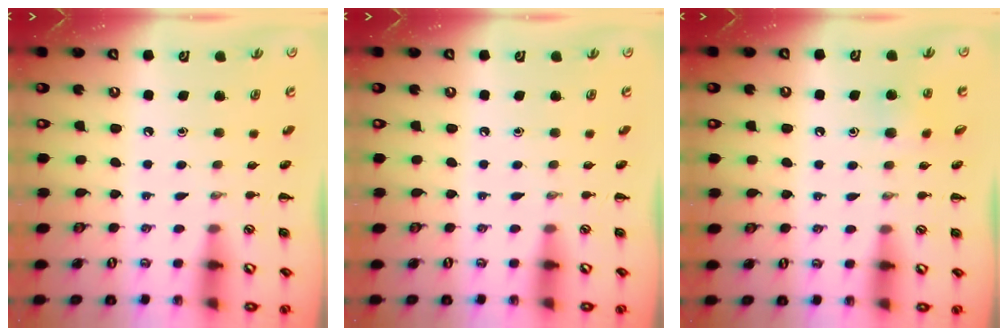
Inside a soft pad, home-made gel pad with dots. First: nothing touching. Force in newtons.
{"total": 0.0}
{"total": 7.4, "press": 7.2, "slide": 1.9}